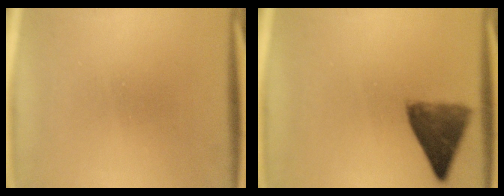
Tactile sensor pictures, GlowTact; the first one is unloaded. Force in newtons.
{"total": 7.1}